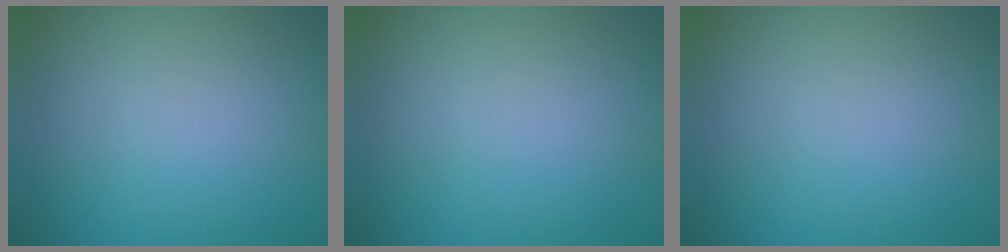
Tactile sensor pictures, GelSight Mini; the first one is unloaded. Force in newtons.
{"total": 0.0}
{"total": 0.0}